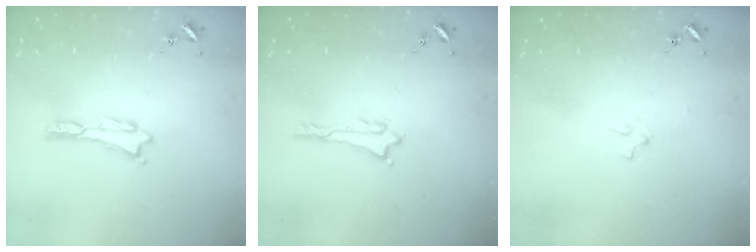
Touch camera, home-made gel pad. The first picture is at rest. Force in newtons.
{"total": 0.0}
{"total": 1.1, "press": 1.1, "slide": 0.1}